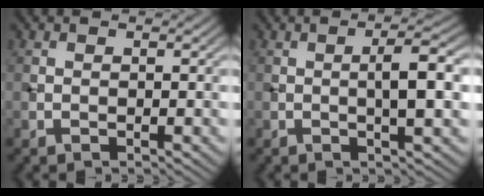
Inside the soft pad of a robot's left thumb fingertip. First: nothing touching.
{"total": 4.4, "force": [-0.2, 0.7, 4.3], "torque": [-0.071, 0.008, -0.008]}